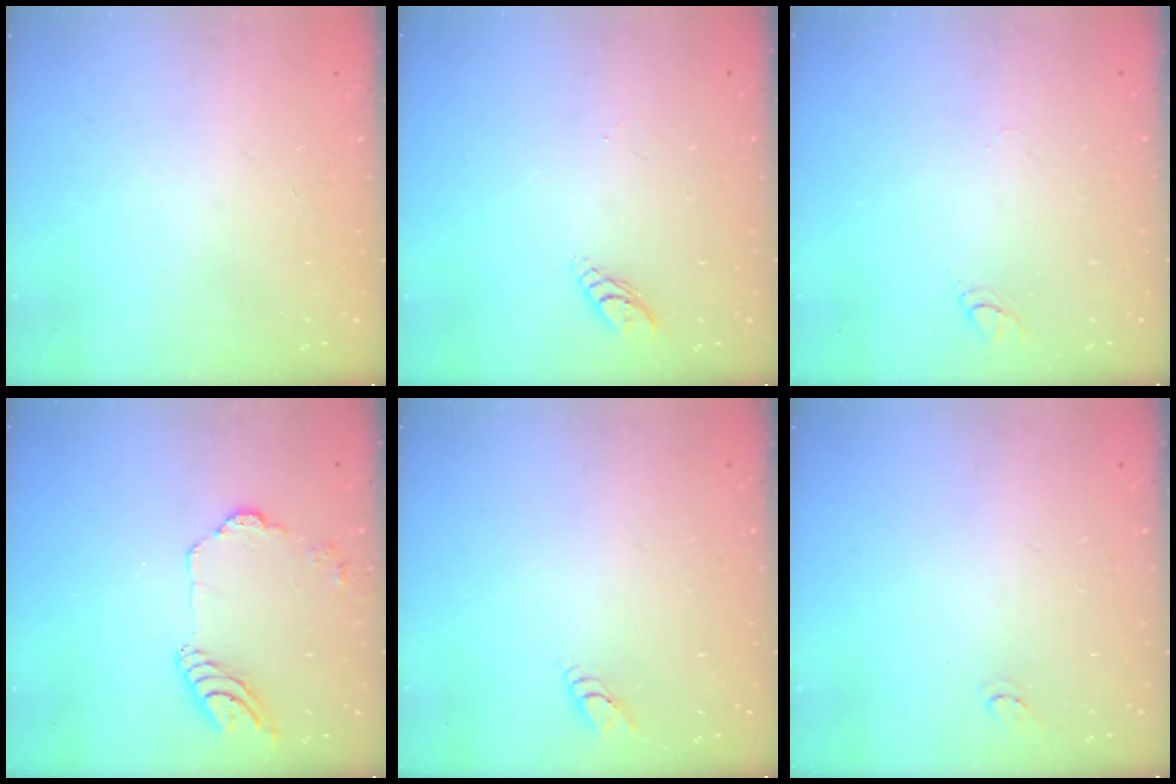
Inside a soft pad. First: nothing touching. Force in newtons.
{"total": 4.4, "press": 4.4, "slide": 0.6}
{"total": 3.0, "press": 3.0, "slide": 0.3}
{"total": 12.7, "press": 12.6, "slide": 1.0}
{"total": 2.7, "press": 2.7, "slide": 0.3}
{"total": 3.1, "press": 3.1, "slide": 0.2}